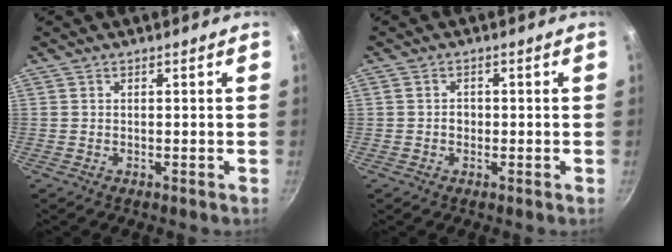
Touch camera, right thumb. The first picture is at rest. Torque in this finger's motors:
{"motor_torque": [-0.34, 0.13, 0.55, -0.51, 0.00]}